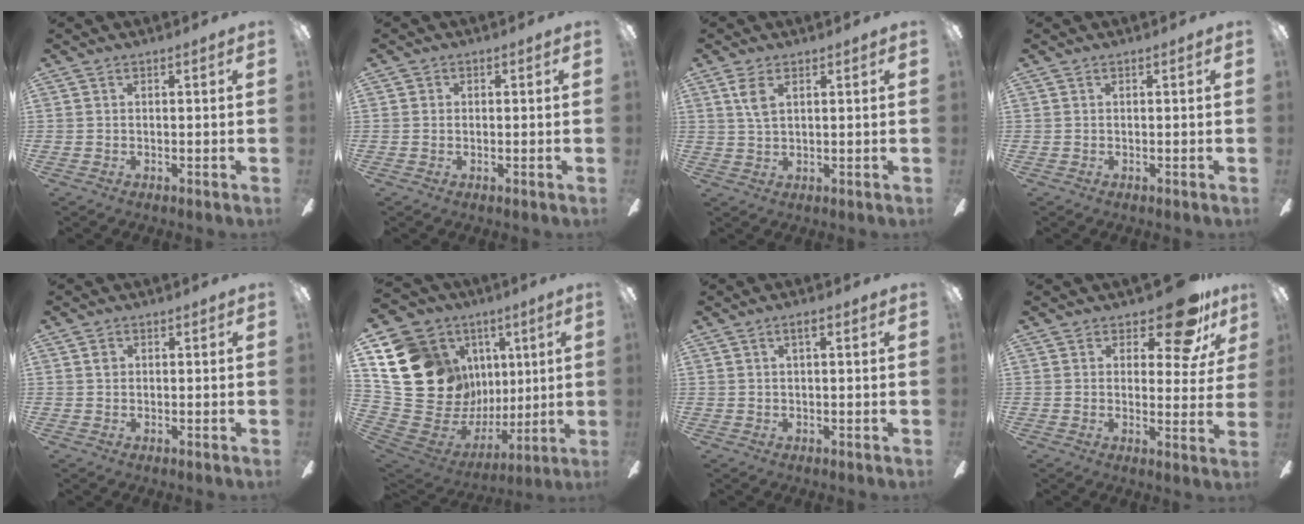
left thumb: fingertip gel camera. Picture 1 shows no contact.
{"total": 0.8, "force": [0.1, 0.8, 0.0], "torque": [0.000, 0.004, 0.000]}
{"total": 3.7, "force": [1.3, 2.3, 2.5], "torque": [-0.047, 0.003, 0.020]}
{"total": 0.0}
{"total": 1.3, "force": [0.5, 1.1, 0.5], "torque": [-0.002, 0.002, 0.007]}
{"total": 21.8, "force": [6.4, 18.4, 9.7], "torque": [-0.225, -0.050, 0.162]}
{"total": 2.3, "force": [1.1, 0.7, 1.9], "torque": [-0.032, 0.002, 0.017]}
{"total": 13.1, "force": [8.7, 5.6, 8.1], "torque": [-0.113, -0.042, 0.149]}